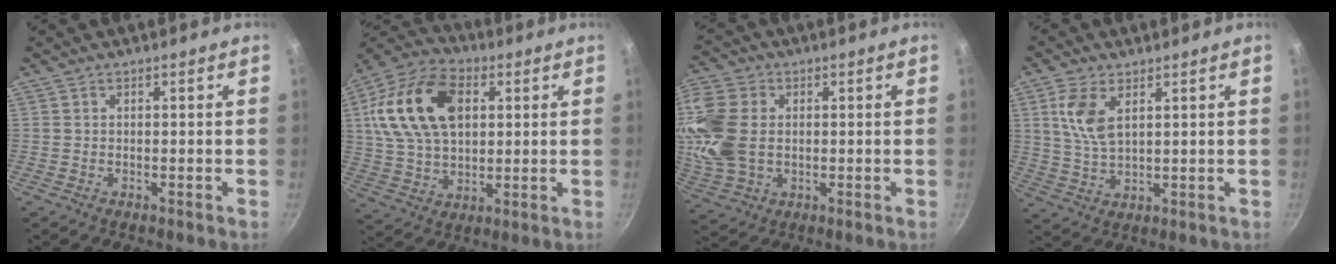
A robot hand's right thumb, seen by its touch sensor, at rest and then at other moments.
{"total": 20.2, "force": [4.8, 13.1, 14.7], "torque": [-0.257, 0.008, 0.079]}
{"total": 13.1, "force": [0.9, 9.4, 9.0], "torque": [-0.181, 0.000, 0.021]}
{"total": 7.5, "force": [2.8, 3.8, 5.8], "torque": [-0.111, -0.014, 0.059]}